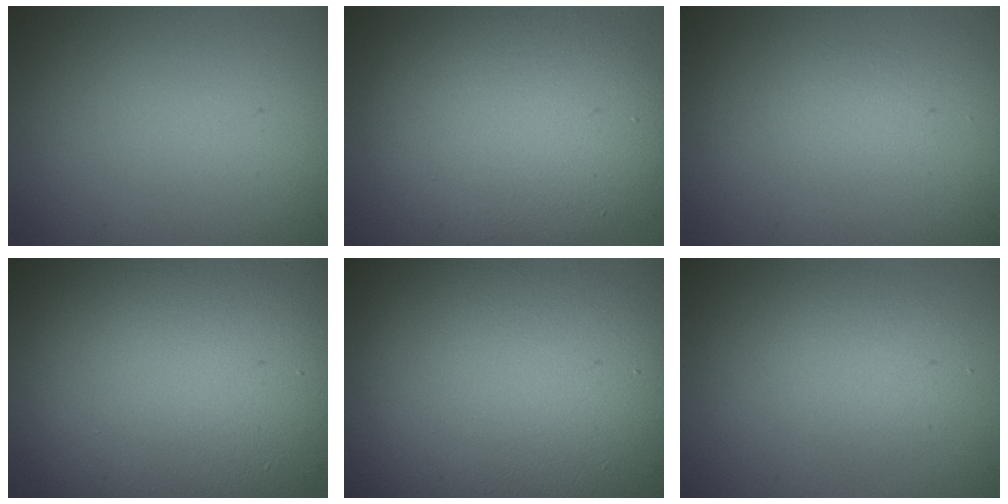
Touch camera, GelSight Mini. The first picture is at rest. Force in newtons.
{"total": 9.5, "press": 9.5, "slide": 0.6}
{"total": 0.8, "press": 0.8, "slide": 0.0}
{"total": 16.0, "press": 16.0, "slide": 1.3}
{"total": 26.4, "press": 26.3, "slide": 1.2}
{"total": 2.4, "press": 2.4, "slide": 0.2}